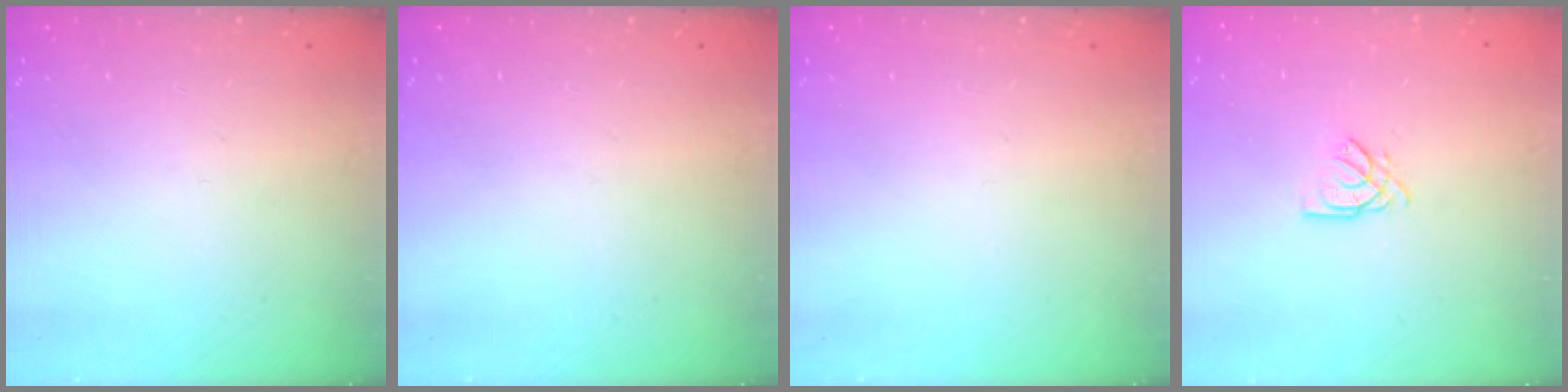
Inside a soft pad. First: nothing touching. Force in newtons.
{"total": 0.0}
{"total": 0.0}
{"total": 2.6, "press": 2.6, "slide": 0.1}